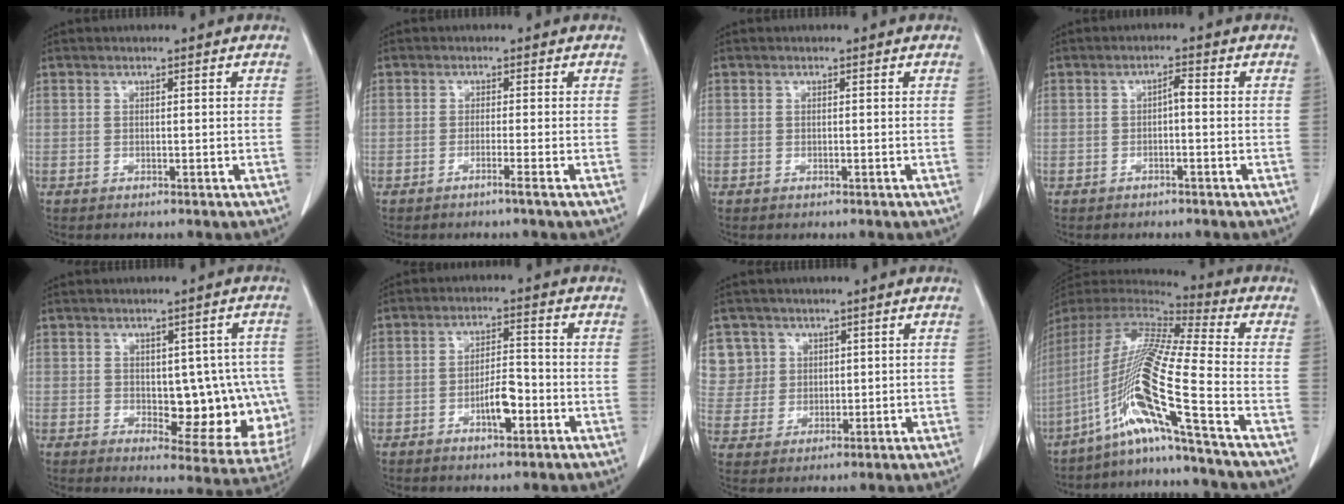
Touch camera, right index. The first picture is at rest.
{"total": 1.8, "force": [-1.2, -0.7, 1.1], "torque": [-0.012, 0.003, -0.023]}
{"total": 0.0}
{"total": 1.6, "force": [-0.3, 0.3, 1.6], "torque": [-0.023, 0.006, -0.008]}
{"total": 13.2, "force": [-1.1, 6.1, 11.7], "torque": [-0.119, 0.011, 0.005]}
{"total": 5.4, "force": [-2.2, 1.7, 4.7], "torque": [-0.082, 0.006, -0.035]}
{"total": 7.2, "force": [3.3, 6.4, -0.2], "torque": [0.009, 0.015, 0.075]}
{"total": 18.2, "force": [-8.9, -2.5, 15.7], "torque": [-0.321, -0.016, -0.176]}